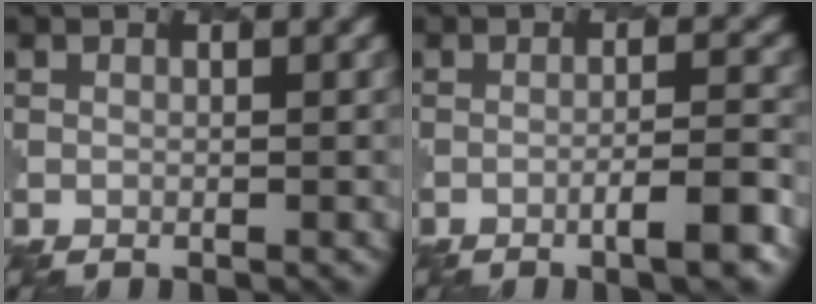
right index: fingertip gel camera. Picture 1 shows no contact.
{"total": 3.8, "force": [-1.8, 0.5, 3.2], "torque": [-0.041, 0.007, -0.034]}